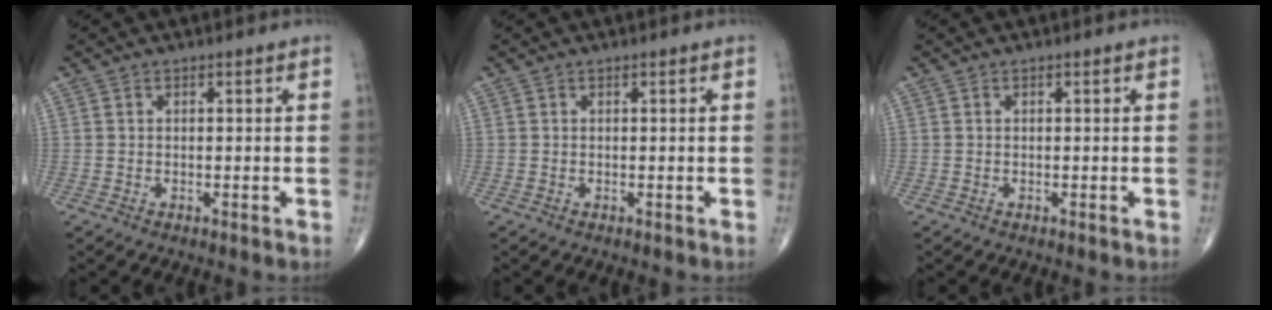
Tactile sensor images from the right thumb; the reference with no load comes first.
{"total": 0.0}
{"total": 0.0}